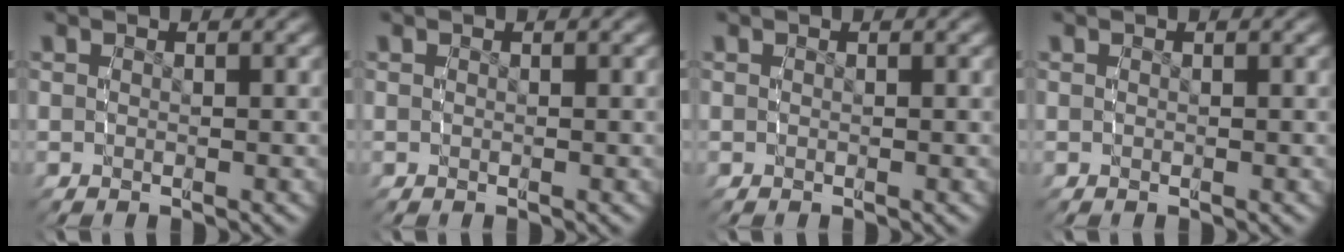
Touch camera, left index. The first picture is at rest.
{"total": 0.0}
{"total": 0.0}
{"total": 0.0}